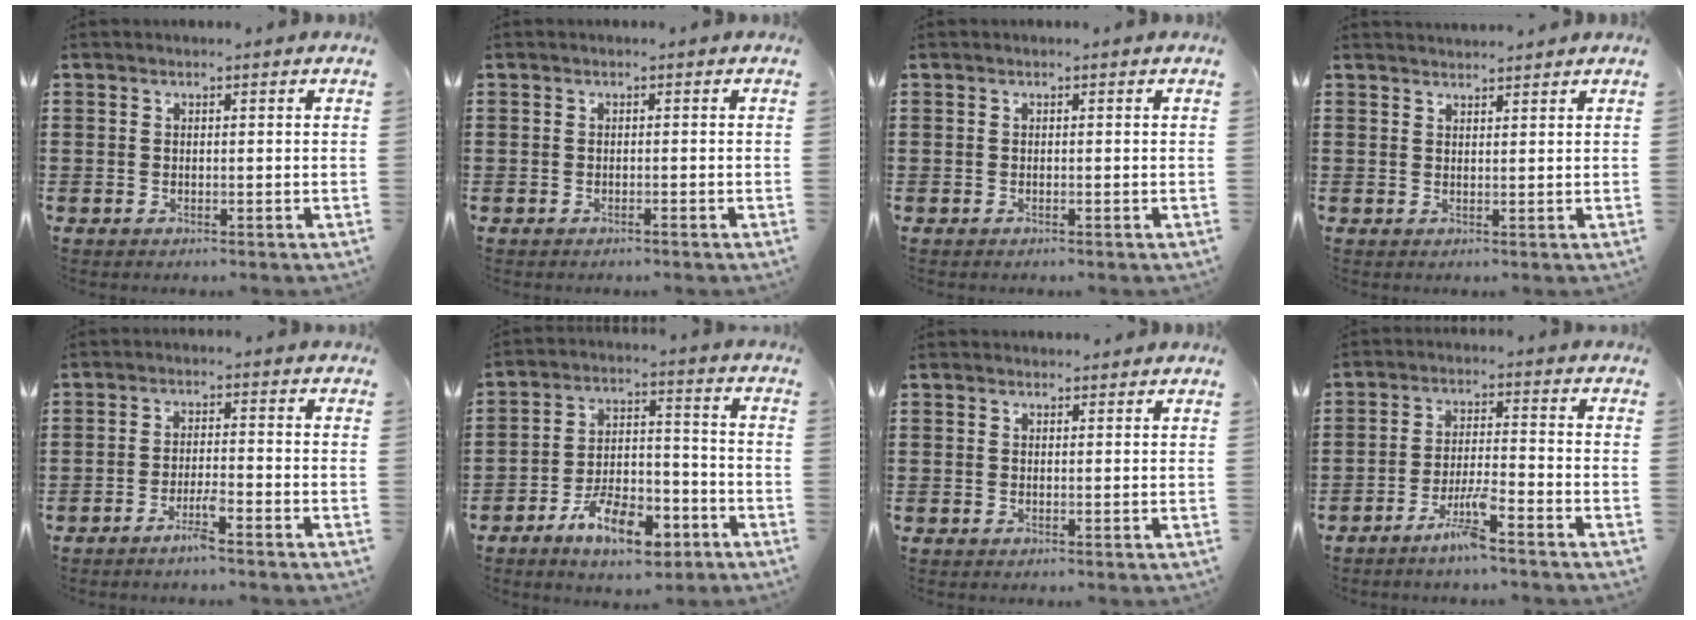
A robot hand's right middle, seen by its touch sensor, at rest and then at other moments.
{"total": 0.5, "force": [-0.5, 0.0, 0.2], "torque": [-0.008, -0.004, -0.008]}
{"total": 0.0}
{"total": 1.7, "force": [1.6, 0.1, 0.0], "torque": [-0.003, 0.004, 0.032]}
{"total": 3.5, "force": [-2.5, 0.1, 2.4], "torque": [-0.053, -0.002, -0.050]}
{"total": 10.7, "force": [-6.9, 4.1, 7.0], "torque": [-0.127, 0.016, -0.123]}
{"total": 0.9, "force": [0.8, 0.3, -0.1], "torque": [0.008, -0.002, 0.014]}
{"total": 5.6, "force": [-4.1, 0.2, 3.8], "torque": [-0.089, -0.014, -0.080]}